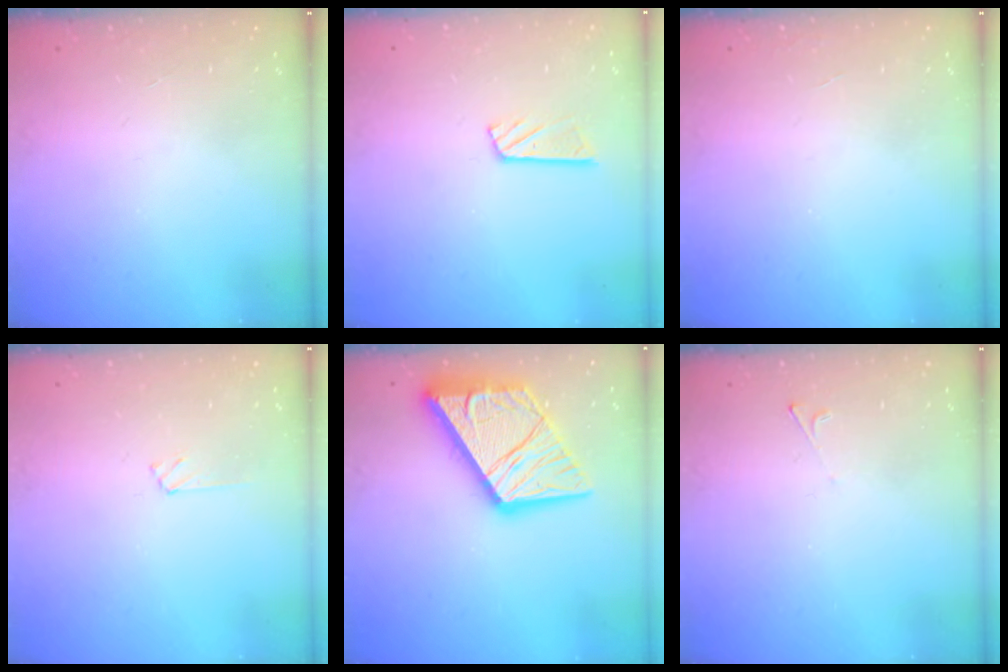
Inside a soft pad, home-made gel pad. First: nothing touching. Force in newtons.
{"total": 6.6, "press": 6.6, "slide": 0.1}
{"total": 0.0}
{"total": 1.8, "press": 1.8, "slide": 0.3}
{"total": 21.7, "press": 21.5, "slide": 2.5}
{"total": 2.0, "press": 1.9, "slide": 0.4}